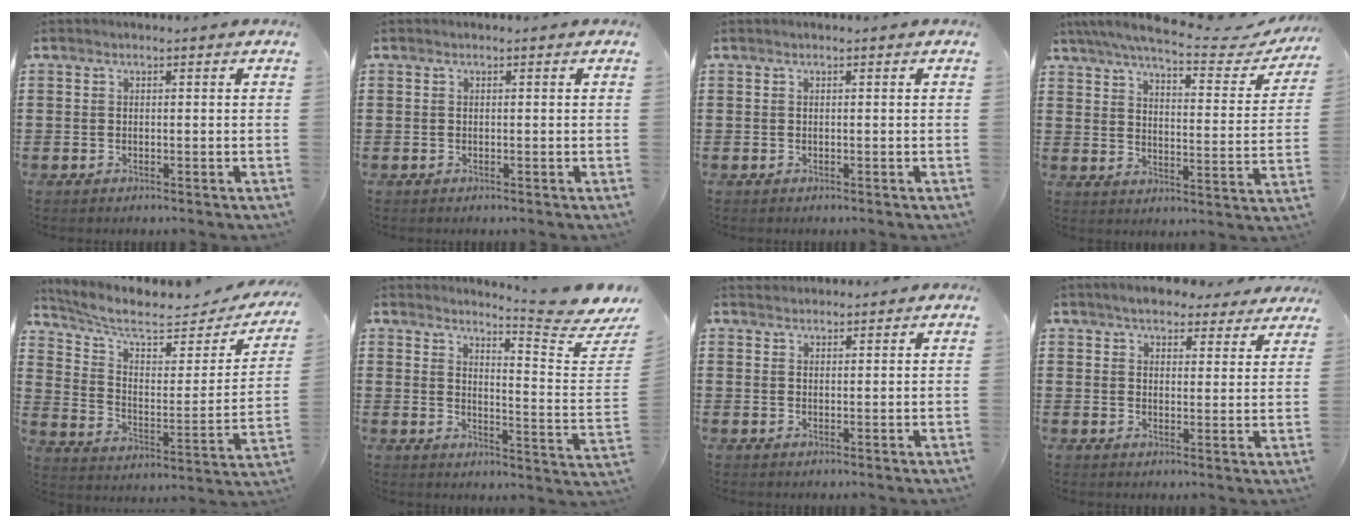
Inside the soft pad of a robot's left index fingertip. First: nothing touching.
{"total": 0.0}
{"total": 0.0}
{"total": 6.8, "force": [5.9, 0.3, 3.4], "torque": [-0.085, -0.037, 0.097]}
{"total": 6.9, "force": [5.5, 1.8, 3.8], "torque": [-0.102, -0.036, 0.093]}
{"total": 6.2, "force": [5.4, -0.3, 2.9], "torque": [-0.059, -0.052, 0.085]}
{"total": 1.5, "force": [1.4, 0.3, -0.2], "torque": [0.000, 0.002, 0.029]}
{"total": 4.7, "force": [4.5, 1.2, 1.1], "torque": [-0.038, -0.007, 0.084]}